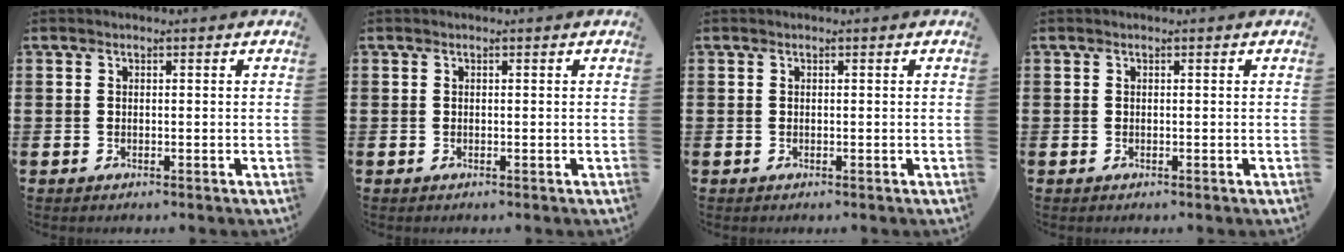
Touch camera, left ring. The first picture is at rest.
{"total": 0.0}
{"total": 0.0}
{"total": 0.0}